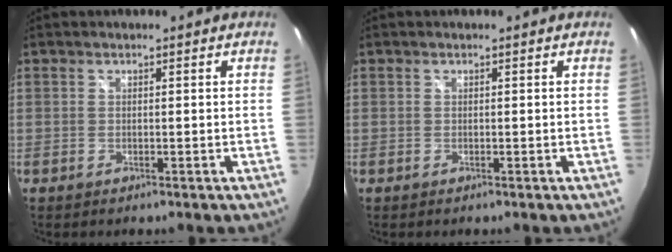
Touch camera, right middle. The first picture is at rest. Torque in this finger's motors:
{"motor_torque": [0.00, 0.00, 0.00, 0.00]}